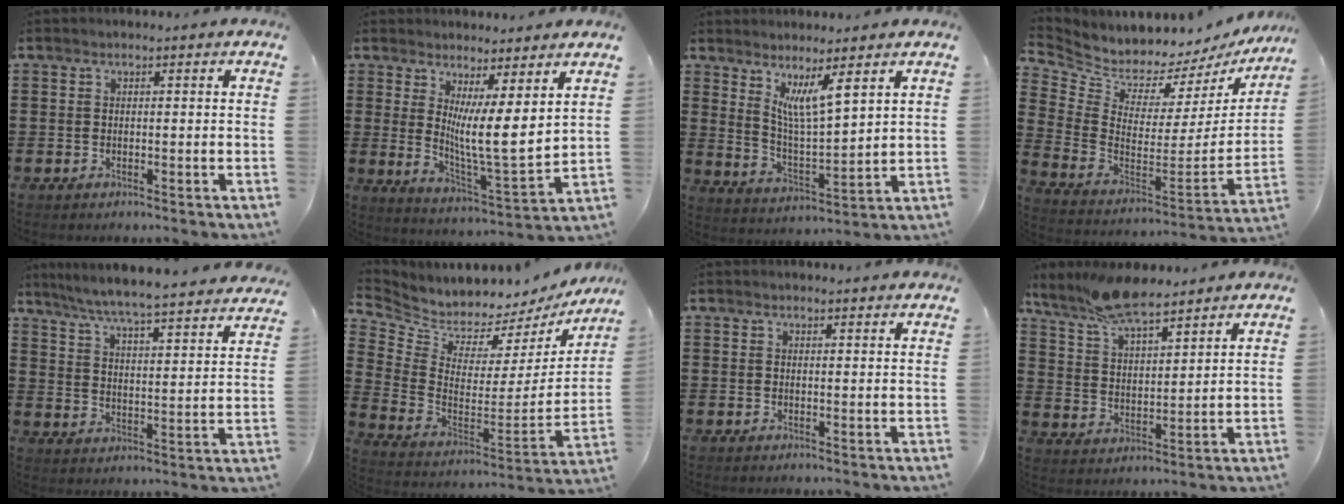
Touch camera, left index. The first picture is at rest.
{"total": 8.2, "force": [3.4, 1.1, 7.4], "torque": [-0.128, -0.037, 0.059]}
{"total": 6.5, "force": [4.7, 0.6, 4.5], "torque": [-0.095, -0.024, 0.079]}
{"total": 5.1, "force": [5.0, 1.2, 0.2], "torque": [-0.043, -0.063, 0.082]}
{"total": 5.7, "force": [5.3, -0.8, 1.7], "torque": [-0.059, -0.045, 0.085]}
{"total": 4.9, "force": [4.7, 1.3, 0.3], "torque": [-0.044, -0.063, 0.078]}
{"total": 0.9, "force": [0.9, 0.0, 0.2], "torque": [0.002, -0.005, 0.017]}
{"total": 8.9, "force": [7.7, 1.8, 4.0], "torque": [-0.100, -0.018, 0.144]}